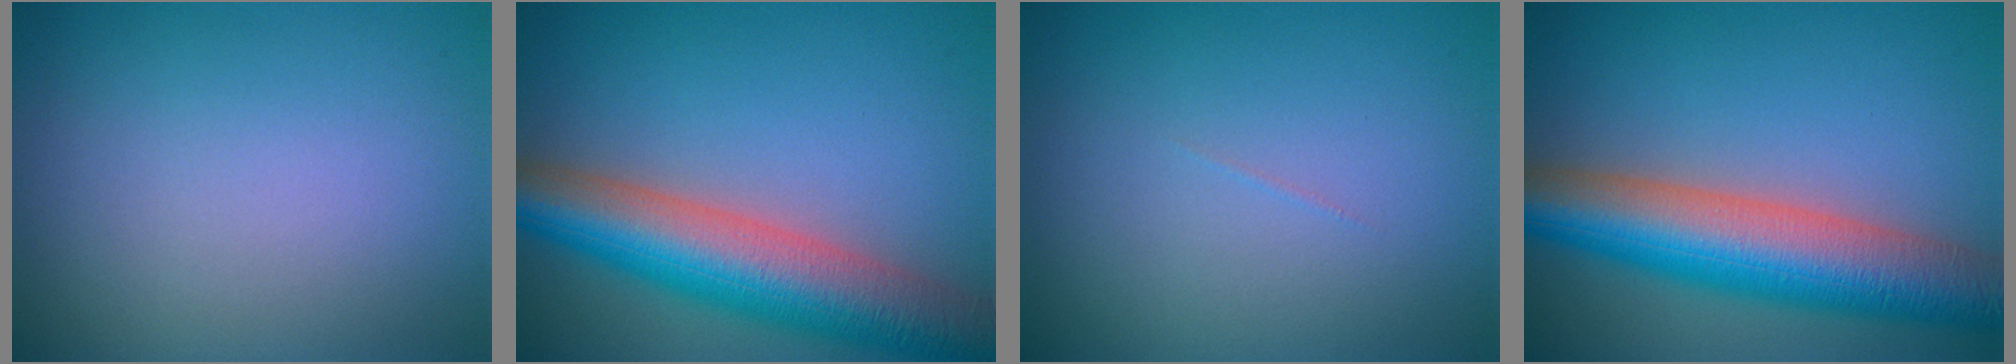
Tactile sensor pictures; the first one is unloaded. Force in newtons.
{"total": 9.5, "press": 9.5, "slide": 0.5}
{"total": 0.0}
{"total": 10.0, "press": 10.0, "slide": 0.3}